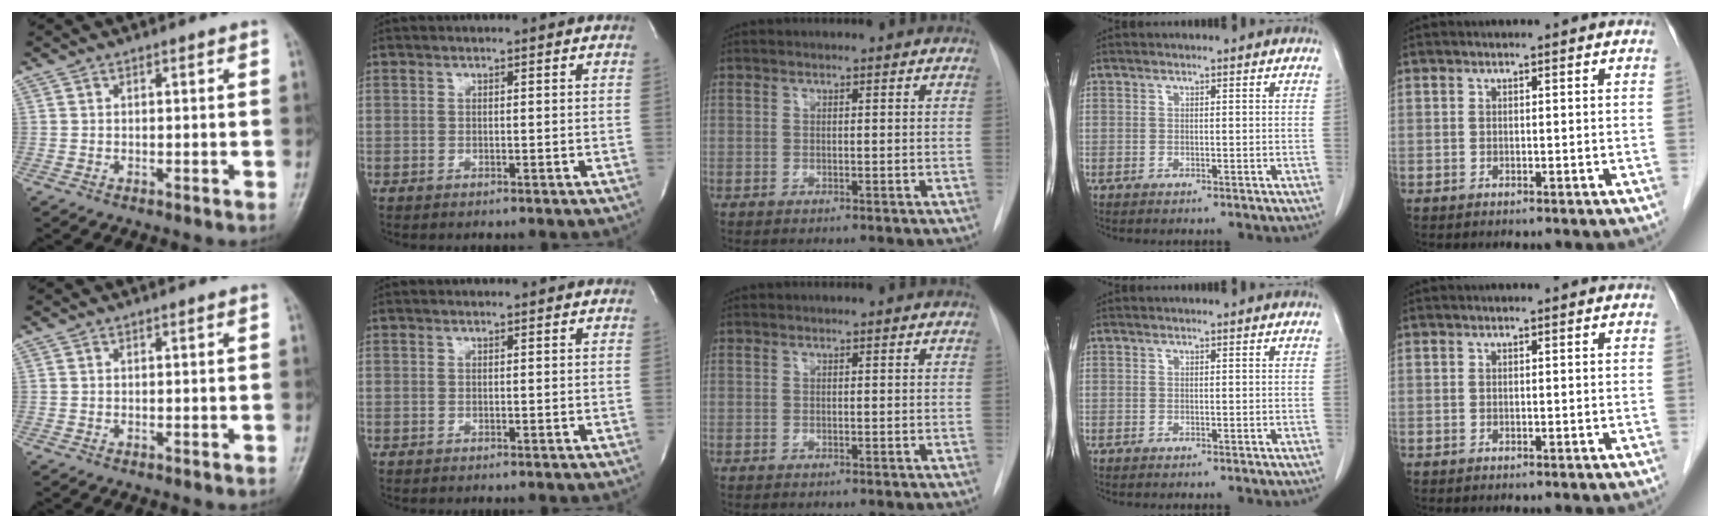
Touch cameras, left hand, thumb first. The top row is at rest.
{}